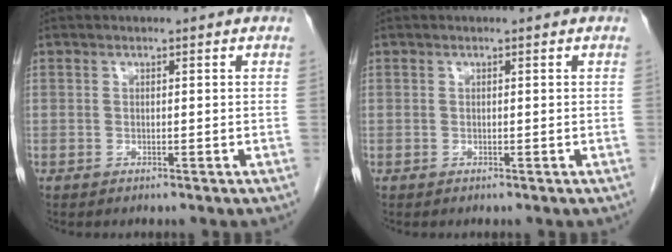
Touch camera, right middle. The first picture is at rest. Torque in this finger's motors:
{"motor_torque": [0.00, 0.00, 0.00, -0.01]}